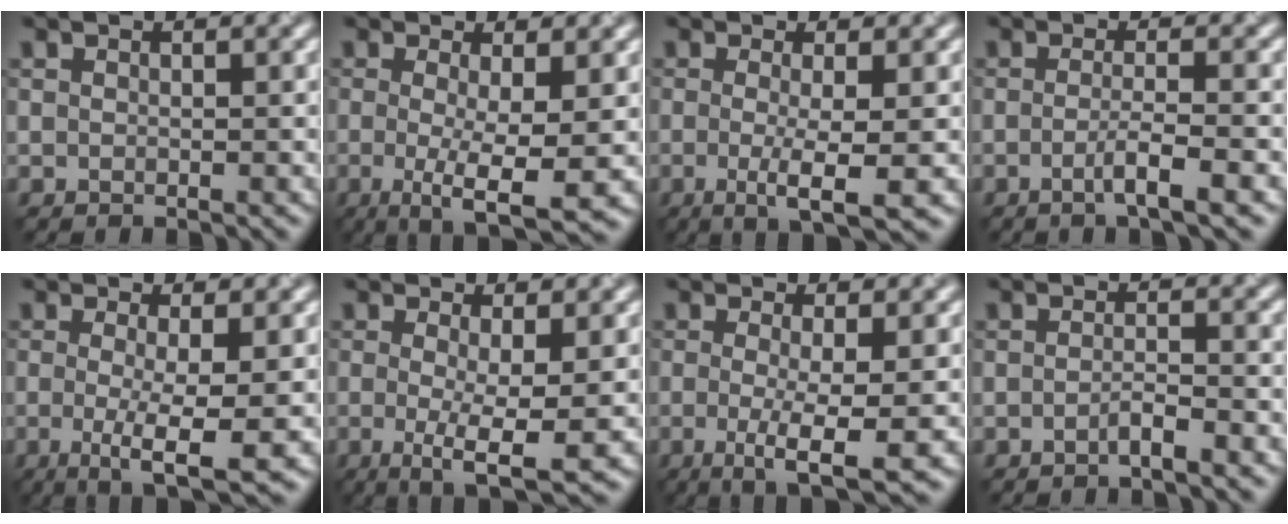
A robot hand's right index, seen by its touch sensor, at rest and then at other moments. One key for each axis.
{"total": 6.4, "fx": -1.5, "fy": 1.2, "fz": 6.1, "tx": -0.088, "ty": -0.006, "tz": -0.017}
{"total": 4.2, "fx": -1.3, "fy": 0.5, "fz": 3.9, "tx": -0.069, "ty": -0.004, "tz": -0.013}
{"total": 3.0, "fx": -1.6, "fy": 0.4, "fz": 2.5, "tx": -0.038, "ty": 0.004, "tz": -0.024}
{"total": 5.8, "fx": -1.6, "fy": 1.0, "fz": 5.5, "tx": -0.084, "ty": -0.006, "tz": -0.016}
{"total": 5.5, "fx": -1.3, "fy": 1.0, "fz": 5.3, "tx": -0.078, "ty": -0.006, "tz": -0.012}
{"total": 5.3, "fx": -1.6, "fy": 0.8, "fz": 4.9, "tx": -0.079, "ty": -0.006, "tz": -0.017}
{"total": 1.9, "fx": -1.5, "fy": 0.2, "fz": 1.2, "tx": -0.016, "ty": 0.010, "tz": -0.022}